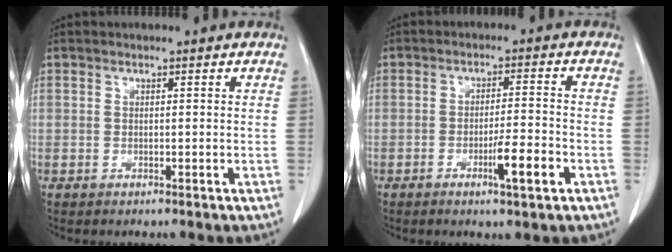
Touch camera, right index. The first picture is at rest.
{"total": 5.8, "force": [-2.6, 0.3, 5.2], "torque": [-0.082, -0.005, -0.042]}